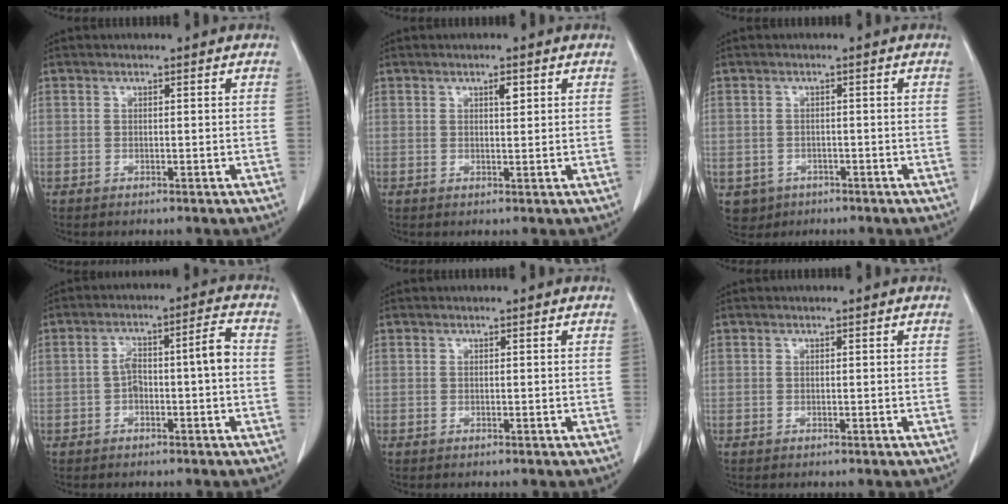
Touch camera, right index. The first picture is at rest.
{"total": 1.5, "force": [0.7, 0.5, 1.3], "torque": [-0.021, -0.001, 0.010]}
{"total": 3.4, "force": [-1.6, 3.0, 0.5], "torque": [-0.009, 0.003, -0.019]}
{"total": 6.1, "force": [-0.9, 1.3, 5.9], "torque": [-0.102, 0.029, -0.014]}
{"total": 0.0}
{"total": 0.0}